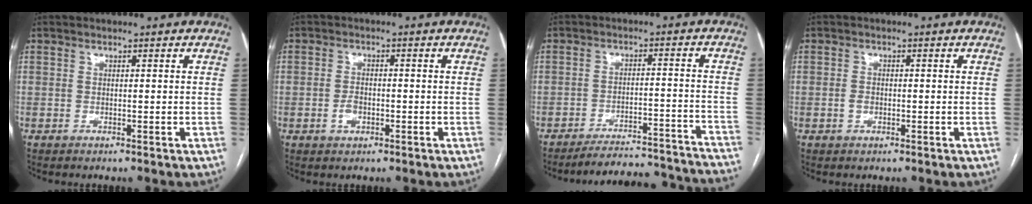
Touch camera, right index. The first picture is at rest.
{"total": 2.6, "force": [-1.0, 1.6, 1.9], "torque": [-0.037, 0.004, -0.016]}
{"total": 20.3, "force": [-19.8, 0.0, 4.9], "torque": [-0.044, -0.008, -0.250]}
{"total": 1.5, "force": [-0.4, 1.0, 1.0], "torque": [-0.020, 0.003, -0.007]}